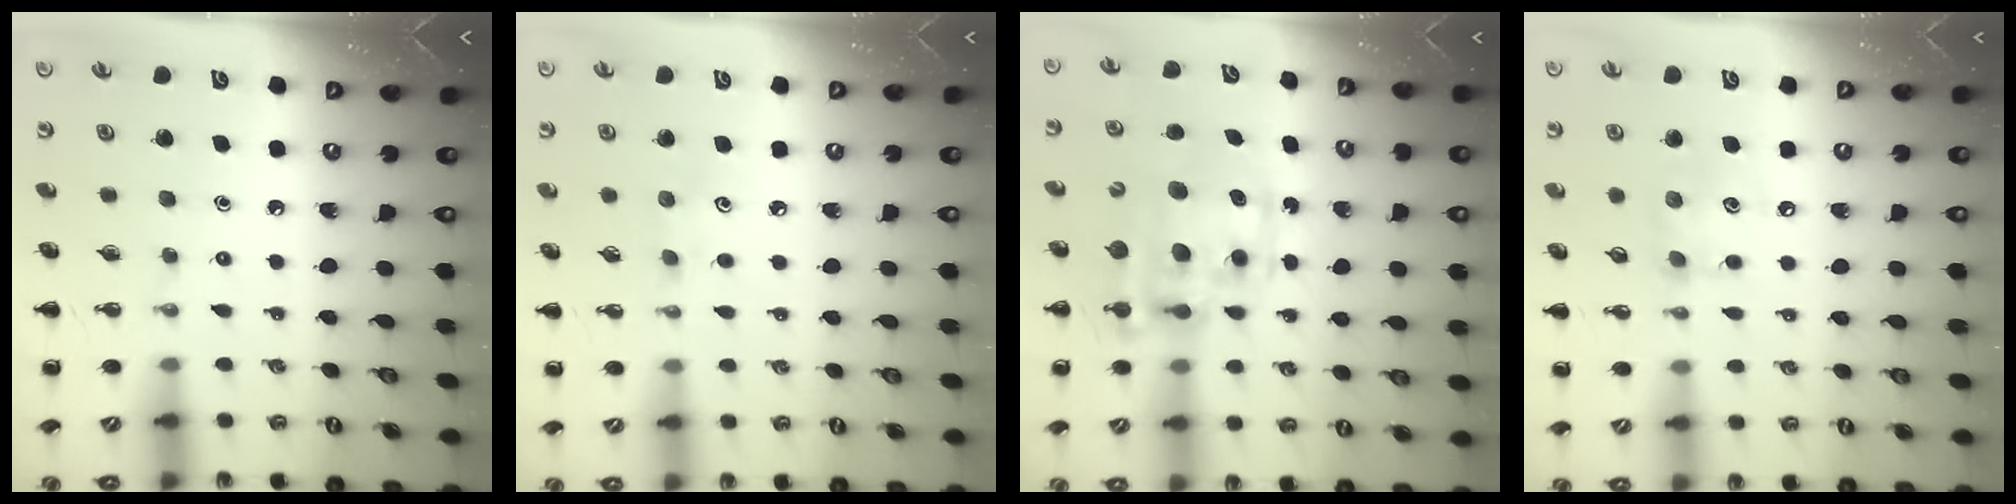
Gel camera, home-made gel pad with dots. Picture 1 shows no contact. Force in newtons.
{"total": 3.0, "press": 2.9, "slide": 0.8}
{"total": 13.4, "press": 13.1, "slide": 3.1}
{"total": 7.0, "press": 6.9, "slide": 0.6}